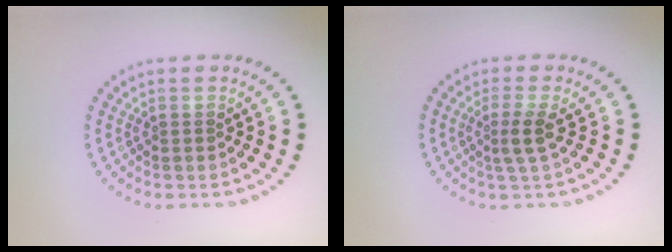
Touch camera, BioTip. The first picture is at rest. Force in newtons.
{"total": 2.0, "press": 1.4, "slide": 1.3}